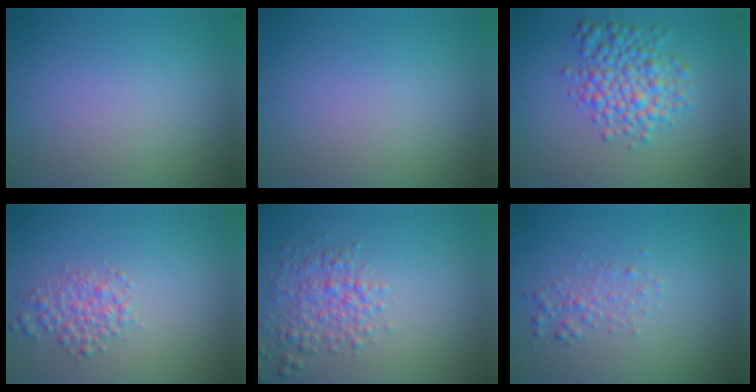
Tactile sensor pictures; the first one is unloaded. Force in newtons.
{"total": 0.0}
{"total": 5.4, "press": 5.4, "slide": 0.1}
{"total": 2.4, "press": 2.4, "slide": 0.1}
{"total": 3.0, "press": 3.0, "slide": 0.2}
{"total": 1.5, "press": 1.5, "slide": 0.0}